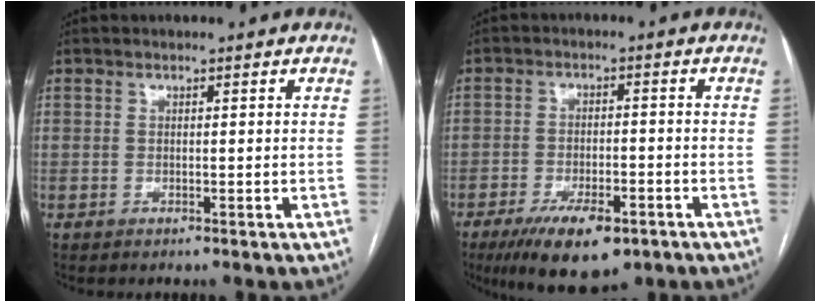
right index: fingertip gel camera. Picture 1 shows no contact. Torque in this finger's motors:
{"motor_torque": [0.45, -0.32, 0.61, 0.12]}